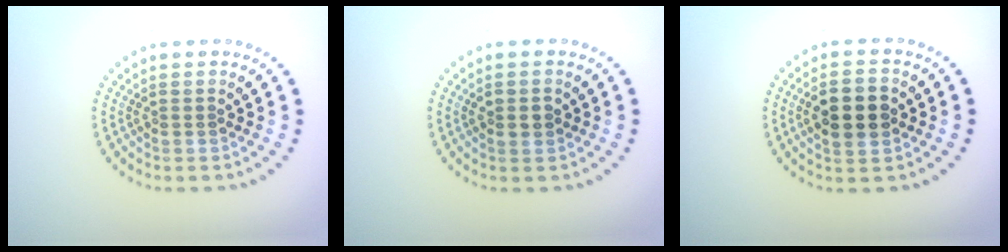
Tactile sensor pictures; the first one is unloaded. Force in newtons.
{"total": 1.6, "press": 1.5, "slide": 0.5}
{"total": 4.6, "press": 4.6, "slide": 0.2}